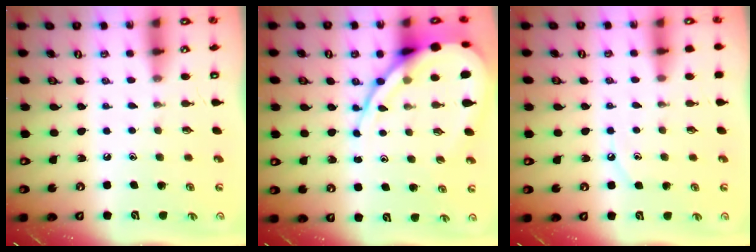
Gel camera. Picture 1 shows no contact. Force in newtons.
{"total": 14.3, "press": 14.2, "slide": 1.3}
{"total": 4.7, "press": 4.7, "slide": 0.4}